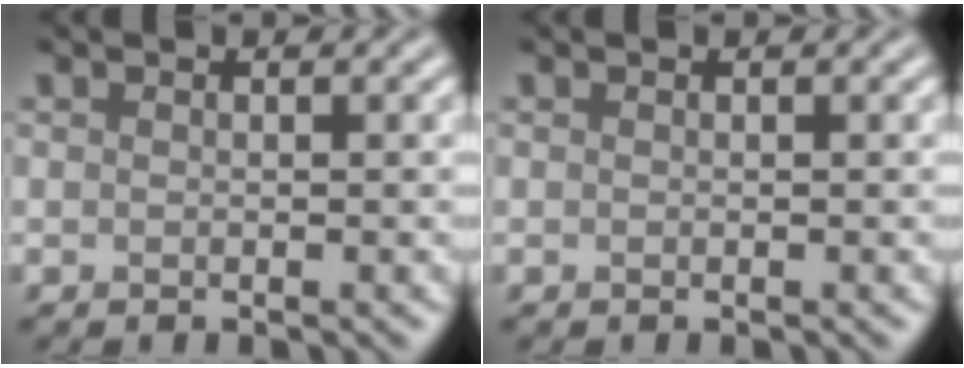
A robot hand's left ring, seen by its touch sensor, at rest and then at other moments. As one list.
[{"total": 0.0}]